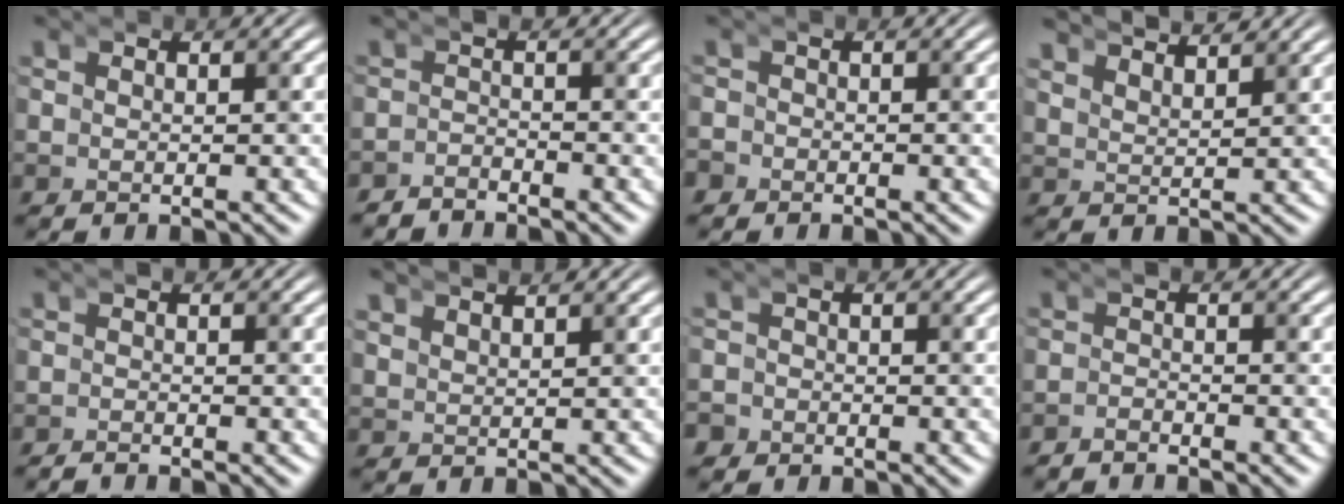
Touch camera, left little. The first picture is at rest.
{"total": 2.8, "force": [-2.3, -0.8, -1.3], "torque": [0.024, -0.007, -0.045]}
{"total": 1.4, "force": [-1.0, 0.6, -0.7], "torque": [-0.003, -0.007, -0.024]}
{"total": 2.9, "force": [2.8, 0.3, 0.7], "torque": [-0.016, 0.002, 0.047]}
{"total": 1.3, "force": [-1.0, -0.6, -0.7], "torque": [0.011, -0.005, -0.020]}
{"total": 2.2, "force": [2.2, 0.5, 0.4], "torque": [-0.007, 0.007, 0.035]}
{"total": 1.9, "force": [-1.4, 0.9, -0.8], "torque": [-0.005, -0.010, -0.029]}
{"total": 2.2, "force": [-1.6, -0.8, -1.2], "torque": [0.022, -0.005, -0.034]}